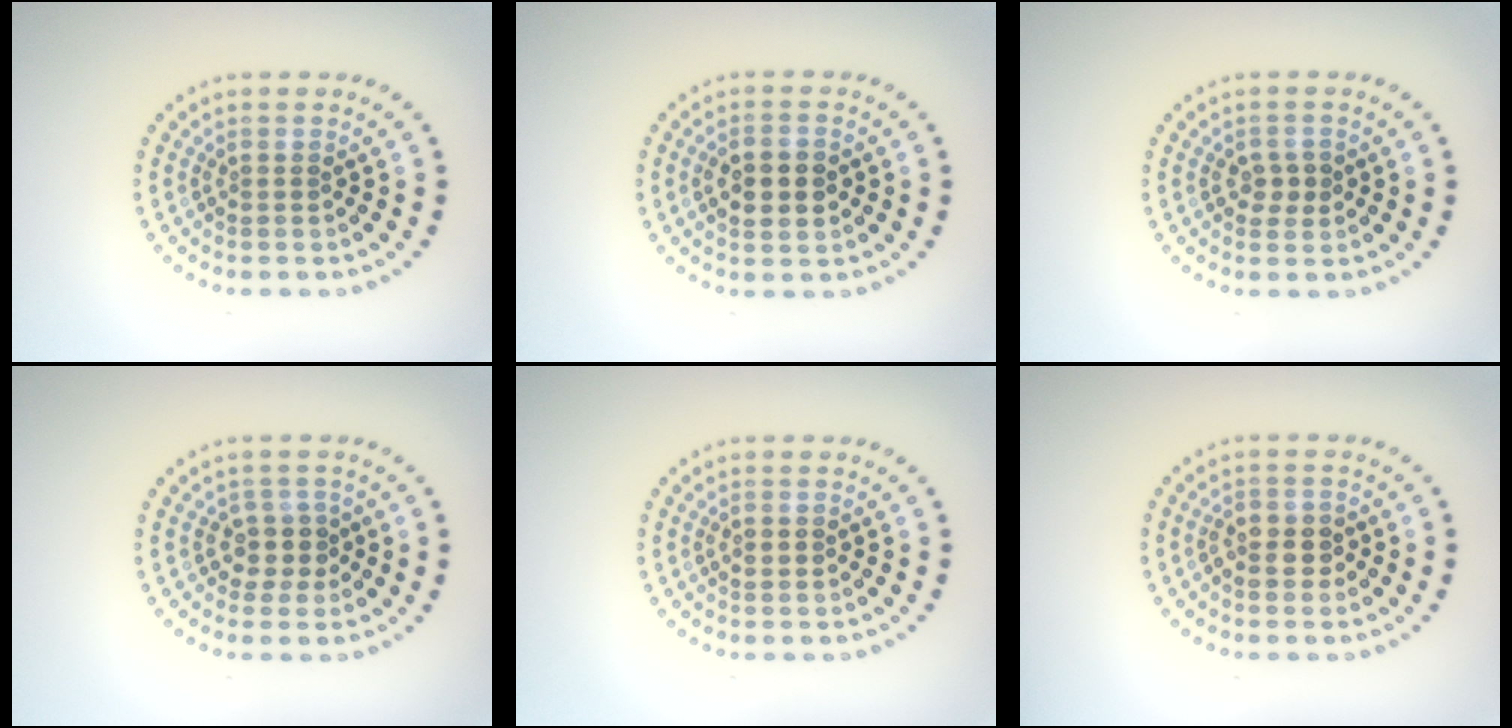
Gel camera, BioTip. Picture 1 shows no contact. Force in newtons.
{"total": 4.5, "press": 4.5, "slide": 0.2}
{"total": 1.9, "press": 1.9, "slide": 0.1}
{"total": 2.4, "press": 2.0, "slide": 1.3}
{"total": 1.3, "press": 1.3, "slide": 0.0}
{"total": 2.6, "press": 2.5, "slide": 0.7}